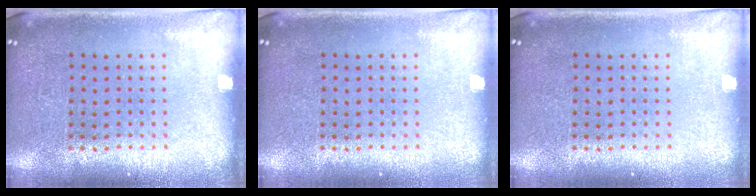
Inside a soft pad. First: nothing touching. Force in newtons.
{"total": 0.0}
{"total": 0.0}